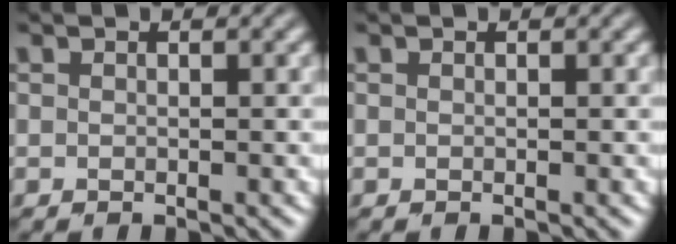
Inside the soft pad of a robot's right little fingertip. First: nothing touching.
{"total": 0.0}